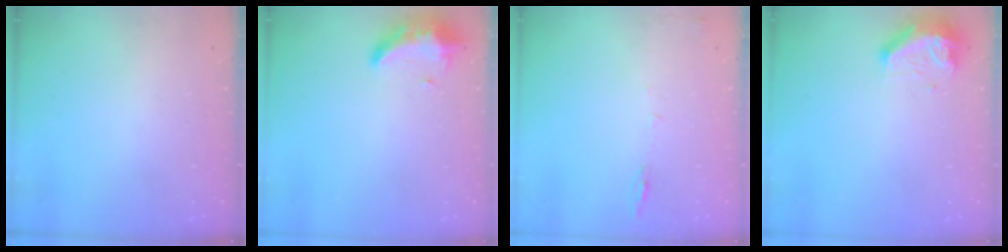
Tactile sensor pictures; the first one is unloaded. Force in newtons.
{"total": 12.2, "press": 9.7, "slide": 7.4}
{"total": 6.2, "press": 6.2, "slide": 0.9}
{"total": 9.6, "press": 9.5, "slide": 0.6}